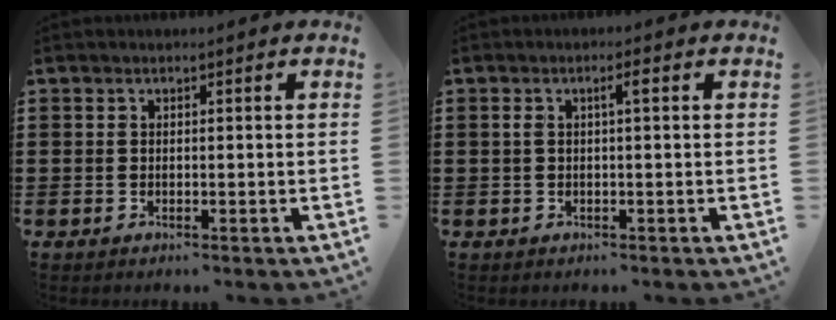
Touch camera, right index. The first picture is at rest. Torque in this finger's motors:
{"motor_torque": [0.45, -0.22, 0.17, 0.04]}